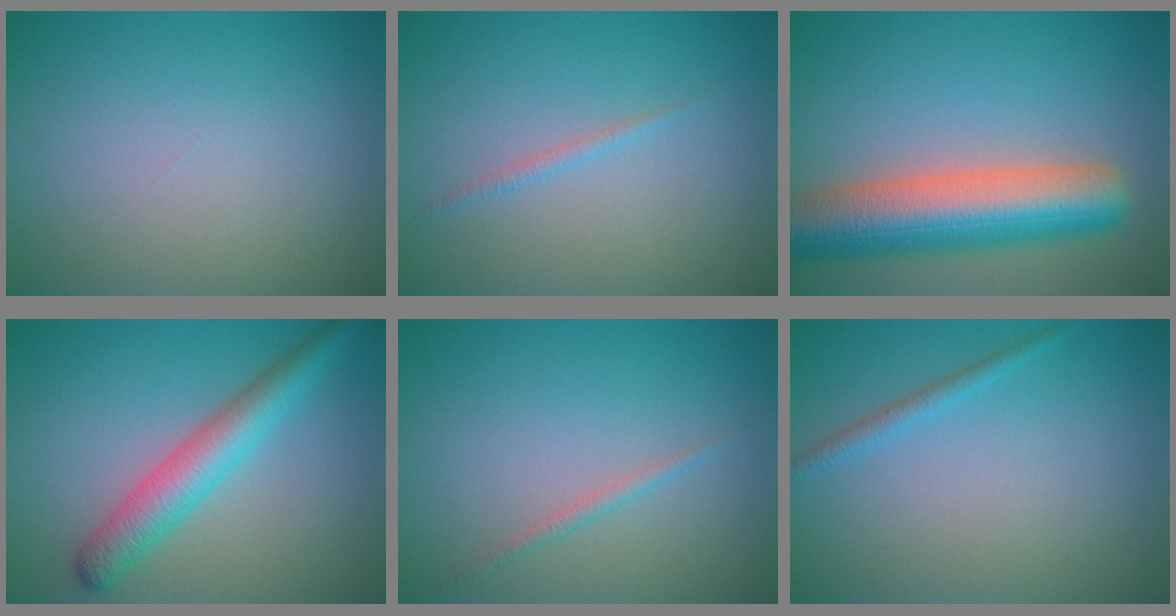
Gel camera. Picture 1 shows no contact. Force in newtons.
{"total": 0.8, "press": 0.8, "slide": 0.1}
{"total": 9.8, "press": 9.8, "slide": 0.5}
{"total": 4.5, "press": 4.5, "slide": 0.1}
{"total": 0.9, "press": 0.9, "slide": 0.0}
{"total": 1.2, "press": 1.1, "slide": 0.1}